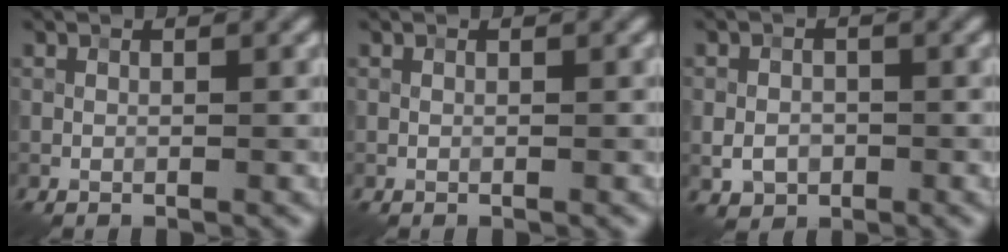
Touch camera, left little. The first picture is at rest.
{"total": 0.0}
{"total": 2.5, "force": [-0.7, 2.0, 1.2], "torque": [-0.024, -0.003, -0.014]}